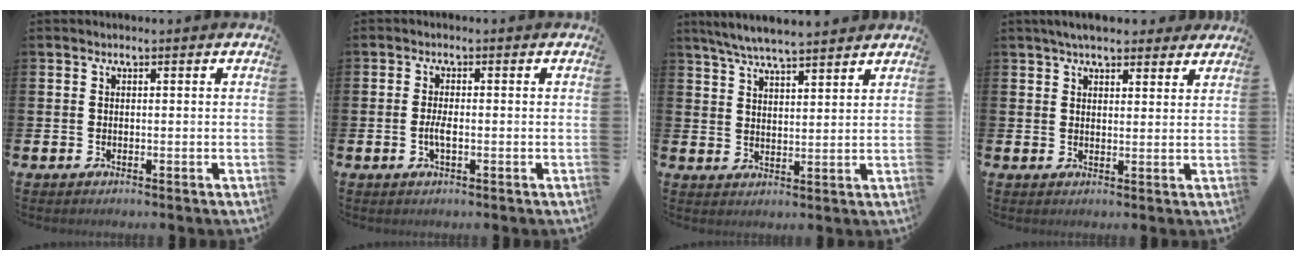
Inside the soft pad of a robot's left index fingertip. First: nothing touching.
{"total": 2.1, "force": [-0.4, 0.6, 2.0], "torque": [-0.034, -0.001, -0.009]}
{"total": 6.1, "force": [5.9, 0.3, 1.7], "torque": [-0.054, -0.022, 0.108]}
{"total": 4.9, "force": [4.4, 1.3, 1.5], "torque": [-0.029, -0.012, 0.081]}